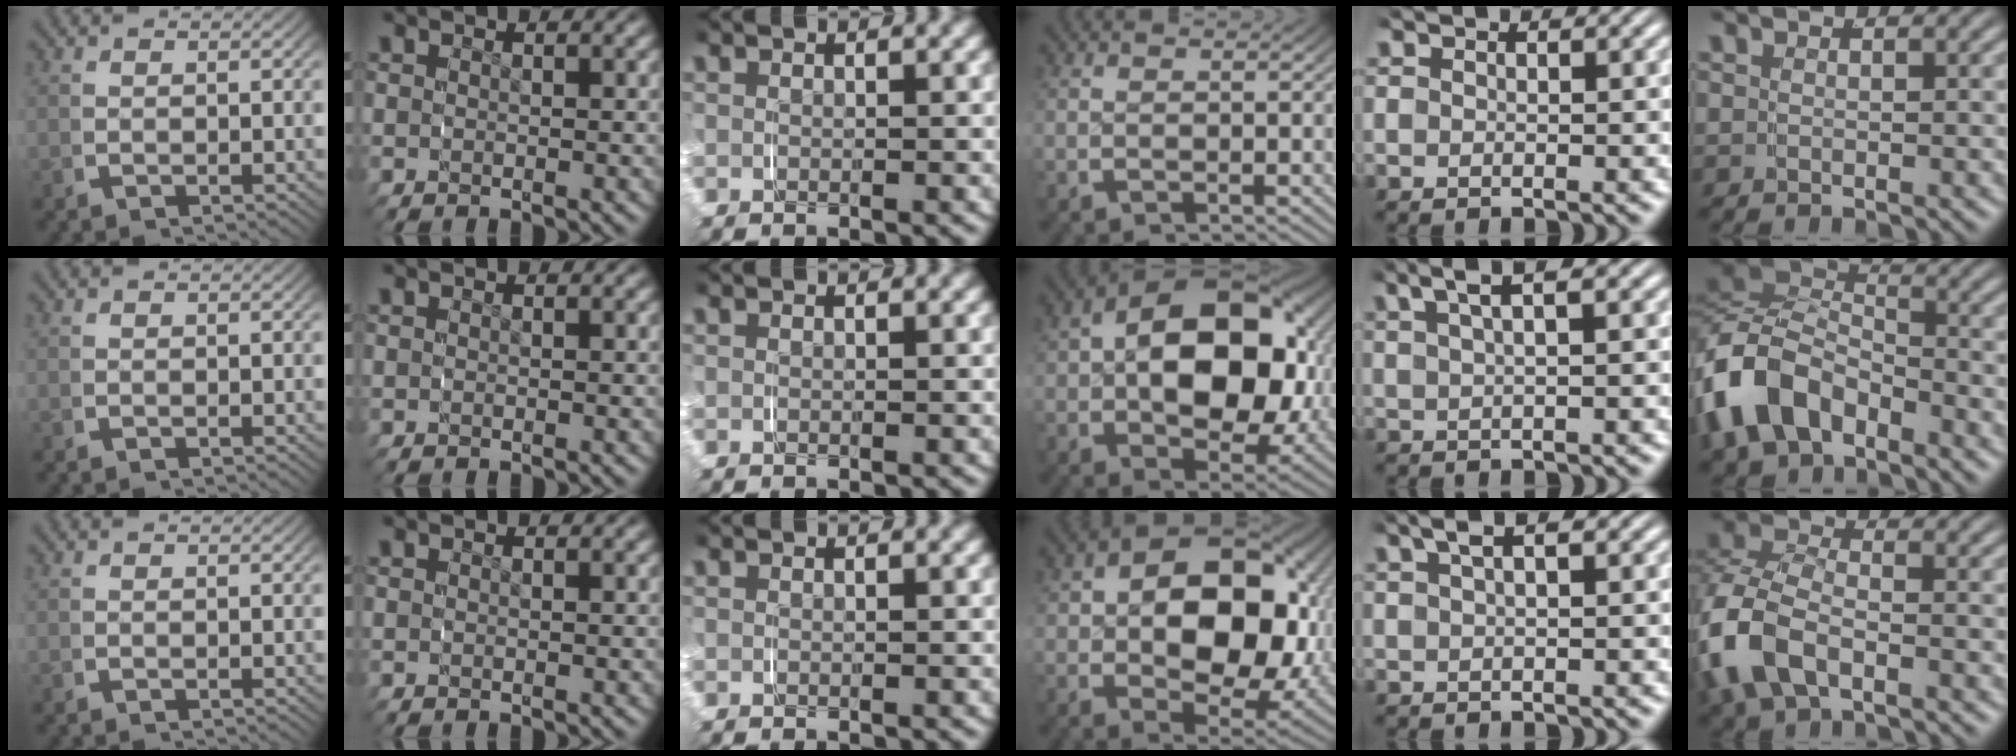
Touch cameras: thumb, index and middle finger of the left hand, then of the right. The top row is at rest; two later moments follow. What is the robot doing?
{"motion": "grasp_and_lifting", "object": "shorts"}